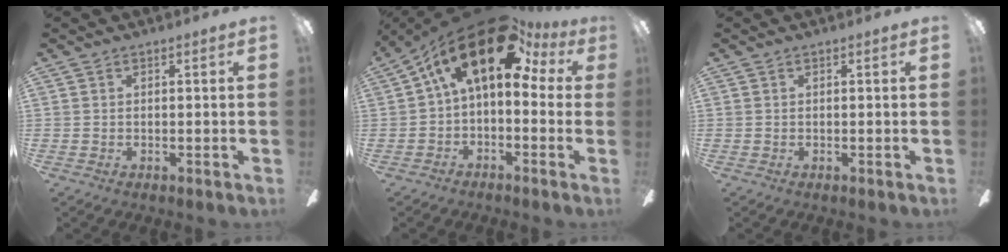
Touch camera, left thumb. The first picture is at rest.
{"total": 18.8, "force": [8.1, 8.9, 14.5], "torque": [-0.242, -0.032, 0.137]}
{"total": 0.0}